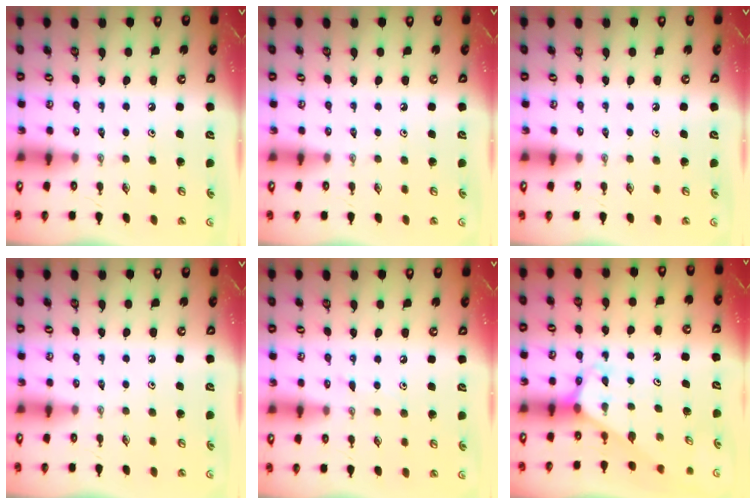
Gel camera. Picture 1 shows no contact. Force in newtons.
{"total": 0.0}
{"total": 0.0}
{"total": 0.0}
{"total": 5.2, "press": 5.2, "slide": 0.7}
{"total": 3.1, "press": 3.1, "slide": 0.2}